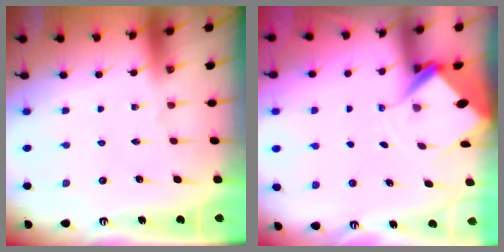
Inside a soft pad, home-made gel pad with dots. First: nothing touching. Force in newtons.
{"total": 4.8, "press": 4.8, "slide": 0.5}